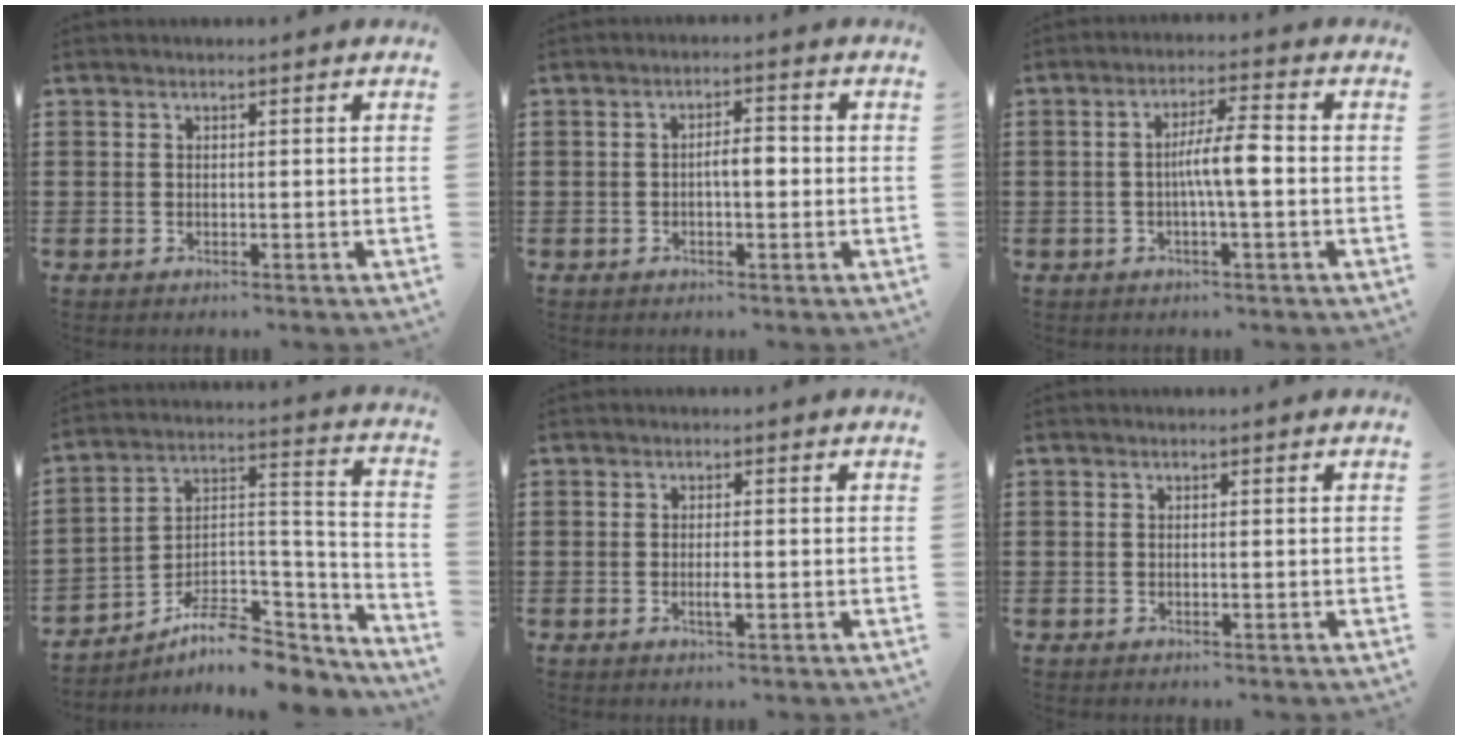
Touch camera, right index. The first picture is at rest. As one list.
[{"total": 3.3, "force": [-0.5, 1.0, 3.1], "torque": [-0.055, 0.005, -0.011]}, {"total": 5.7, "force": [-0.7, 0.7, 5.6], "torque": [-0.101, 0.003, -0.017]}, {"total": 8.7, "force": [-6.6, 3.5, 4.5], "torque": [-0.079, 0.011, -0.124]}, {"total": 1.8, "force": [-0.5, 0.2, 1.7], "torque": [-0.038, -0.004, -0.010]}, {"total": 0.0}]